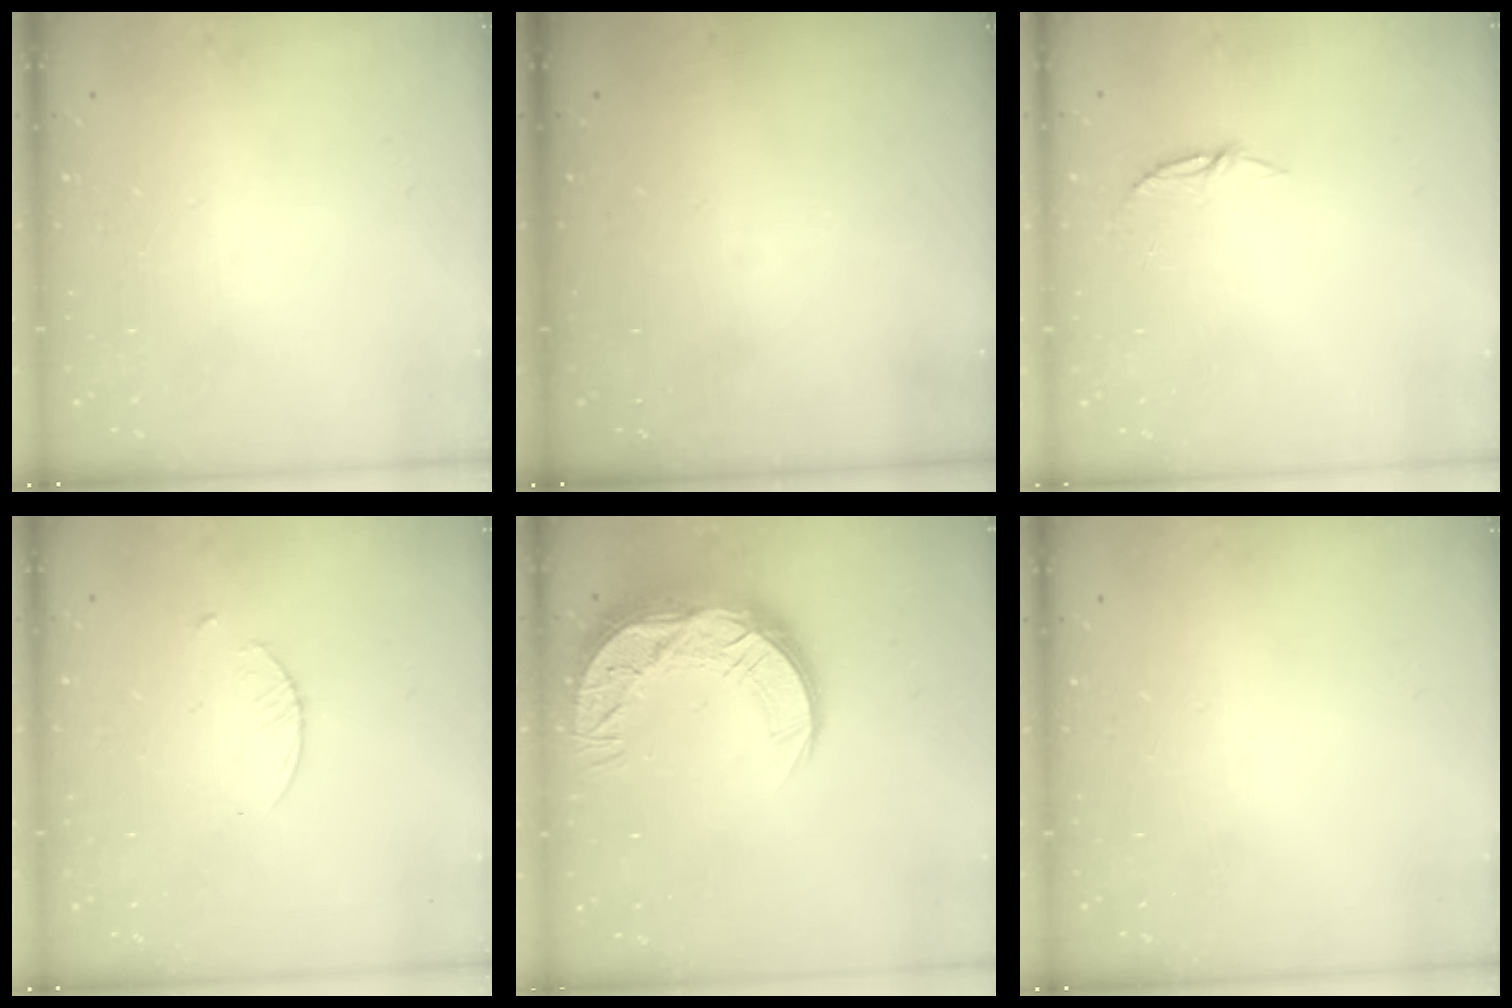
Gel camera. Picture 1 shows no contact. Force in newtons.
{"total": 0.0}
{"total": 4.2, "press": 4.2, "slide": 0.5}
{"total": 1.5, "press": 1.5, "slide": 0.2}
{"total": 16.0, "press": 16.0, "slide": 1.3}
{"total": 0.0}